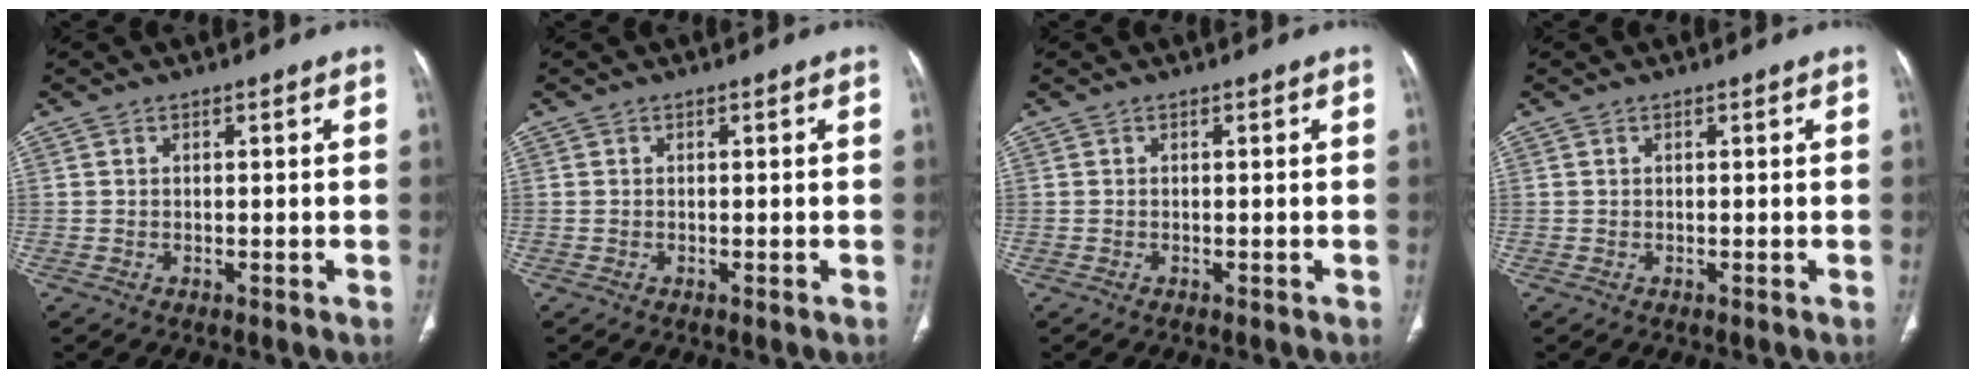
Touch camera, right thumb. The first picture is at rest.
{"total": 0.0}
{"total": 0.0}
{"total": 0.0}